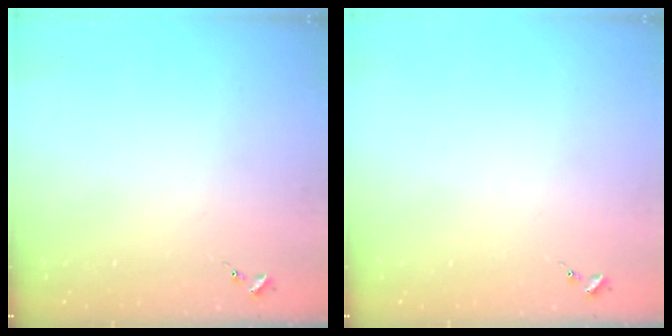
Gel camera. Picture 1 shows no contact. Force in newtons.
{"total": 0.0}